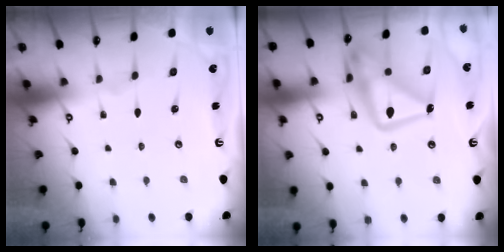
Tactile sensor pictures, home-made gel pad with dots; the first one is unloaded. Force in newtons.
{"total": 17.7, "press": 17.6, "slide": 1.9}